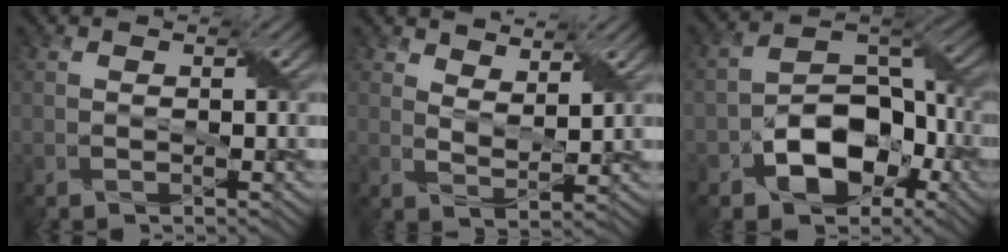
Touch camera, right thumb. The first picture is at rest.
{"total": 3.7, "force": [3.4, 0.9, 1.2], "torque": [-0.026, -0.017, 0.065]}
{"total": 9.6, "force": [-4.7, 6.2, 5.6], "torque": [-0.089, -0.005, -0.087]}